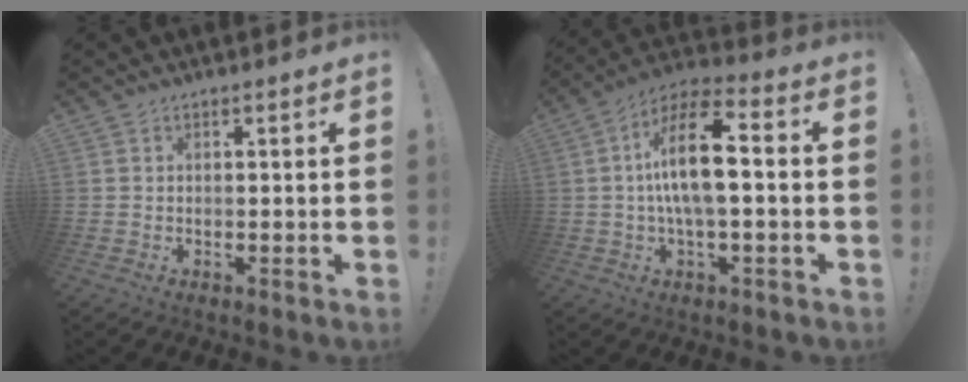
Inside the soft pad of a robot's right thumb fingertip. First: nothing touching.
{"total": 15.4, "force": [0.8, 5.6, 14.4], "torque": [-0.270, 0.007, 0.006]}